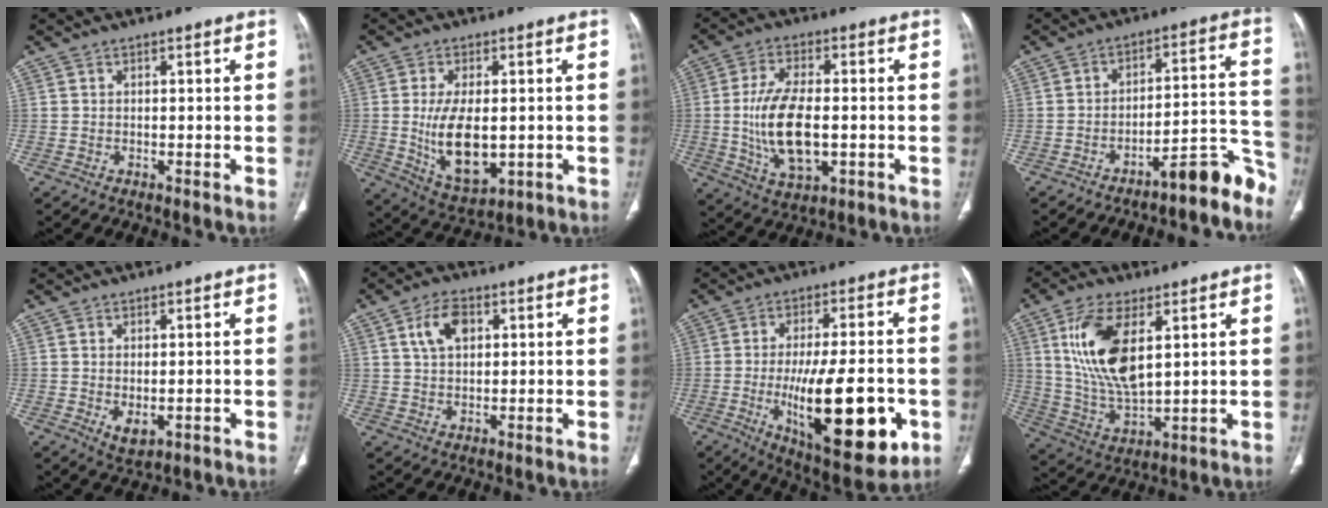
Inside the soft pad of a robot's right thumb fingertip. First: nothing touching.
{"total": 12.0, "force": [-0.9, 6.1, 10.2], "torque": [-0.175, -0.017, 0.002]}
{"total": 13.0, "force": [-1.2, 6.4, 11.3], "torque": [-0.215, -0.005, -0.014]}
{"total": 10.7, "force": [-8.5, 2.5, 6.0], "torque": [-0.027, 0.111, -0.125]}
{"total": 3.5, "force": [-0.8, 1.9, 2.9], "torque": [-0.044, -0.007, 0.001]}
{"total": 6.5, "force": [2.3, 3.9, 4.6], "torque": [-0.076, 0.000, 0.043]}
{"total": 22.3, "force": [-5.6, 7.7, 20.1], "torque": [-0.300, -0.004, -0.065]}
{"total": 15.3, "force": [5.0, 6.9, 12.6], "torque": [-0.250, -0.023, 0.107]}